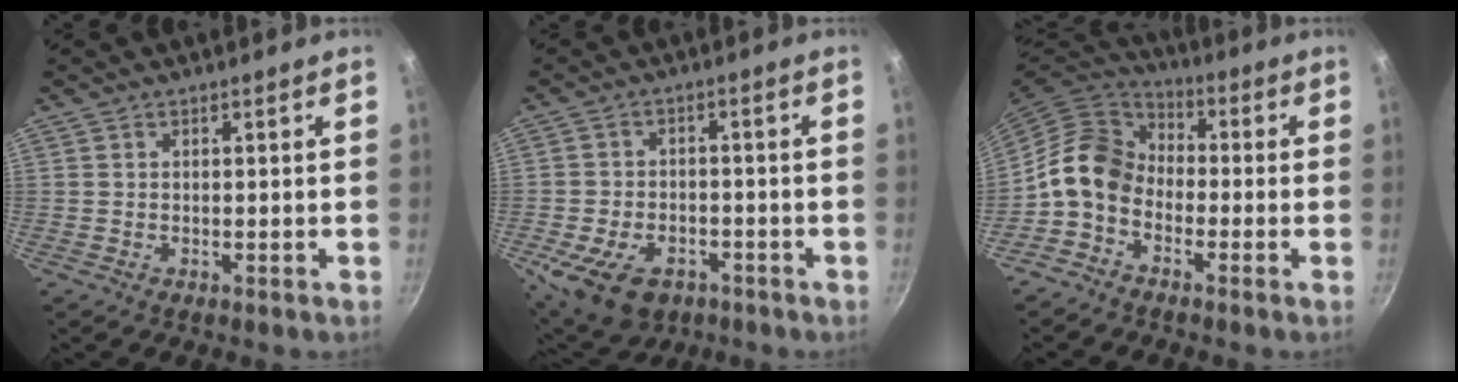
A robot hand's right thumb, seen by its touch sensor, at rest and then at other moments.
{"total": 12.1, "force": [-5.4, 7.8, 7.5], "torque": [-0.121, 0.011, -0.082]}
{"total": 10.5, "force": [-2.9, 7.8, 6.3], "torque": [-0.094, 0.046, -0.082]}